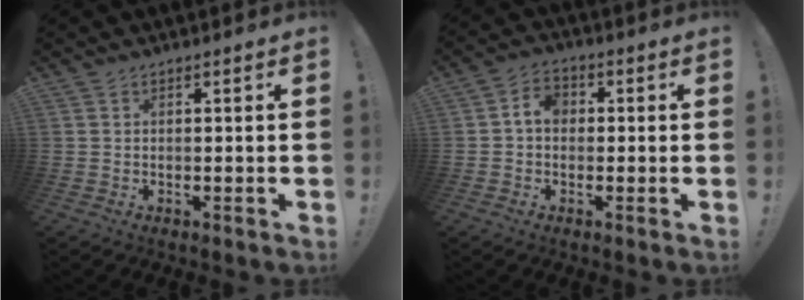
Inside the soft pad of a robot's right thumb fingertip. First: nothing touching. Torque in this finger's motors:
{"motor_torque": [0.61, 0.80, 0.55, -0.30, 0.00]}